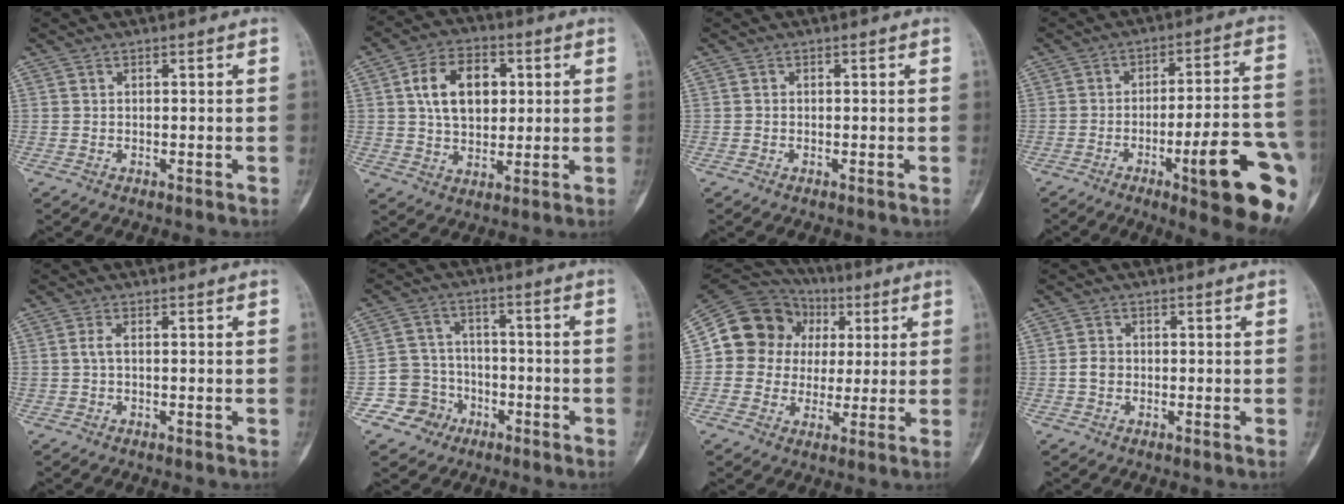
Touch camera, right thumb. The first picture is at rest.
{"total": 12.1, "force": [2.8, 8.0, 8.6], "torque": [-0.119, 0.000, 0.045]}
{"total": 0.0}
{"total": 18.6, "force": [-7.0, 3.3, 16.9], "torque": [-0.188, 0.023, -0.090]}
{"total": 1.5, "force": [0.1, 0.6, 1.4], "torque": [-0.030, -0.001, 0.001]}
{"total": 7.9, "force": [-3.9, 6.9, 0.6], "torque": [0.028, 0.038, -0.067]}
{"total": 15.4, "force": [3.0, 14.0, 5.5], "torque": [-0.064, 0.032, 0.051]}
{"total": 2.1, "force": [-0.4, 1.7, 1.1], "torque": [-0.021, 0.008, -0.010]}